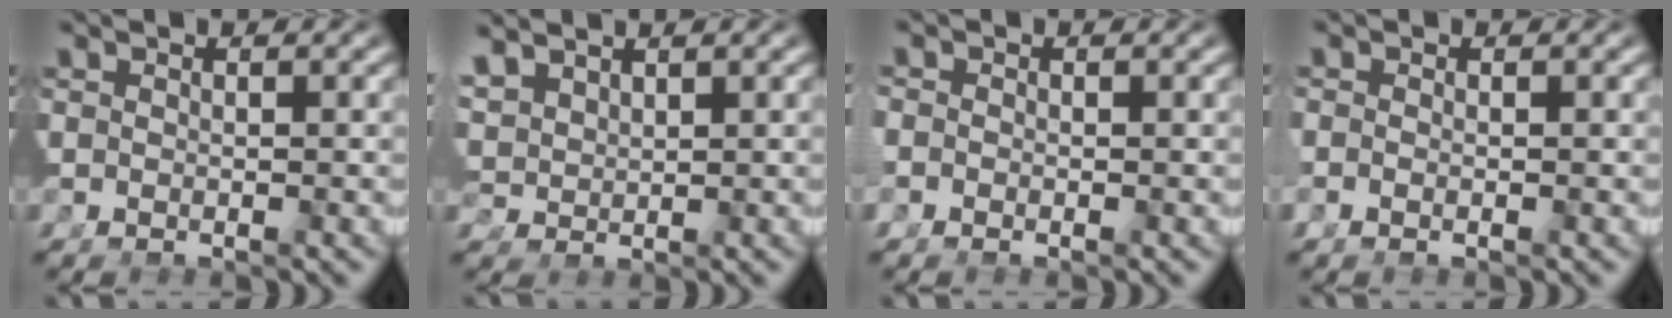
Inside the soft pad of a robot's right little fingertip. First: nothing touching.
{"total": 2.2, "force": [1.4, 1.3, 1.0], "torque": [-0.031, -0.005, 0.040]}
{"total": 1.7, "force": [-0.8, 1.3, 0.7], "torque": [-0.030, -0.007, -0.016]}
{"total": 1.7, "force": [-0.7, 1.1, 1.1], "torque": [-0.036, -0.009, -0.013]}